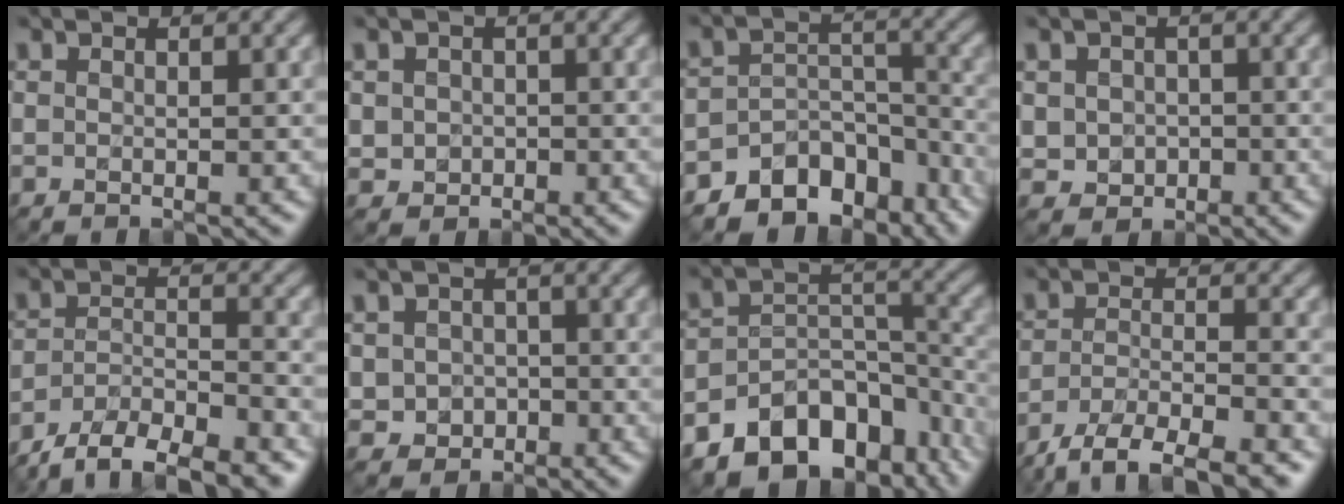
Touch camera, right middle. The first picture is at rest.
{"total": 1.9, "force": [-0.2, 1.8, 0.5], "torque": [-0.008, -0.008, -0.002]}
{"total": 8.5, "force": [-6.7, 4.5, 2.4], "torque": [-0.023, -0.003, -0.098]}
{"total": 2.8, "force": [-0.4, 2.5, 1.0], "torque": [-0.020, -0.008, -0.004]}
{"total": 7.7, "force": [-6.6, 2.0, 3.5], "torque": [-0.057, -0.004, -0.112]}
{"total": 2.9, "force": [-0.7, 2.6, 0.9], "torque": [-0.013, -0.008, -0.012]}
{"total": 11.6, "force": [-8.1, 6.6, 5.1], "torque": [-0.077, -0.007, -0.122]}
{"total": 6.8, "force": [-5.3, 1.6, 3.9], "torque": [-0.066, -0.009, -0.093]}